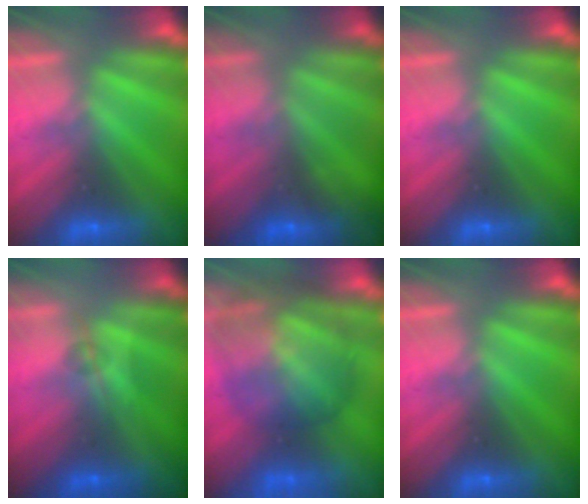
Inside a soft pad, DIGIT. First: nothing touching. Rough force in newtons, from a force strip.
{"total": 1.2}
{"total": 0.0}
{"total": 1.7}
{"total": 9.3}
{"total": 0.0}